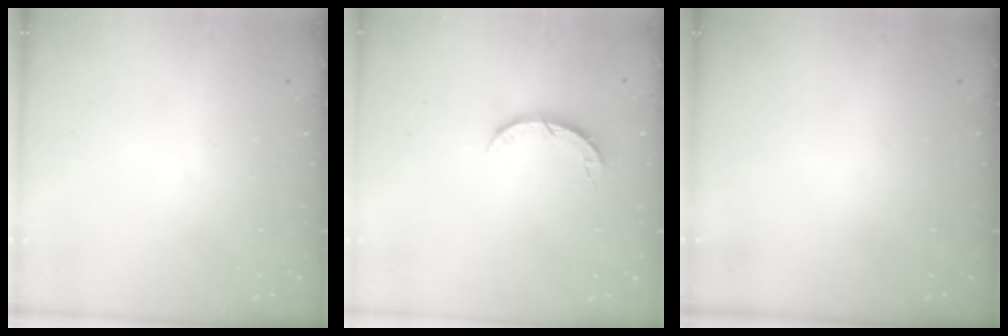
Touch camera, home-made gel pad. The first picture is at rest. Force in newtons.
{"total": 4.4, "press": 4.4, "slide": 0.5}
{"total": 0.0}